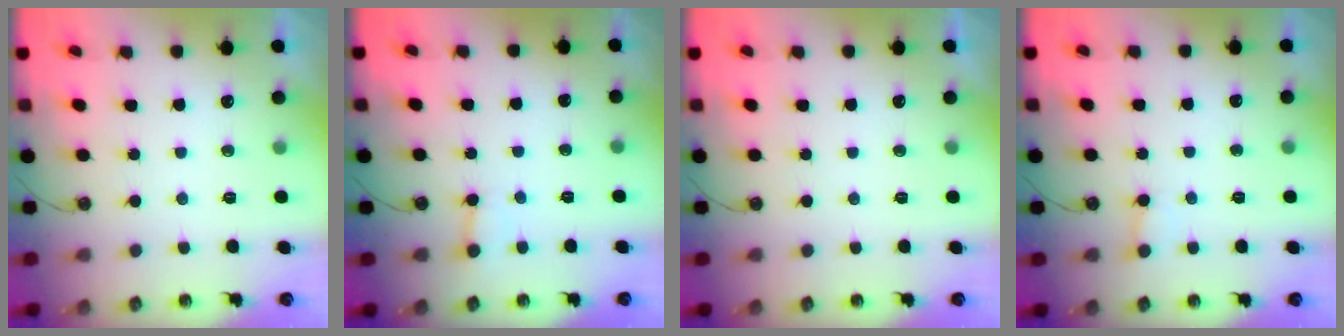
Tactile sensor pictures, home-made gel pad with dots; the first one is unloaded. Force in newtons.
{"total": 3.1, "press": 3.1, "slide": 0.2}
{"total": 0.0}
{"total": 3.7, "press": 3.7, "slide": 0.3}